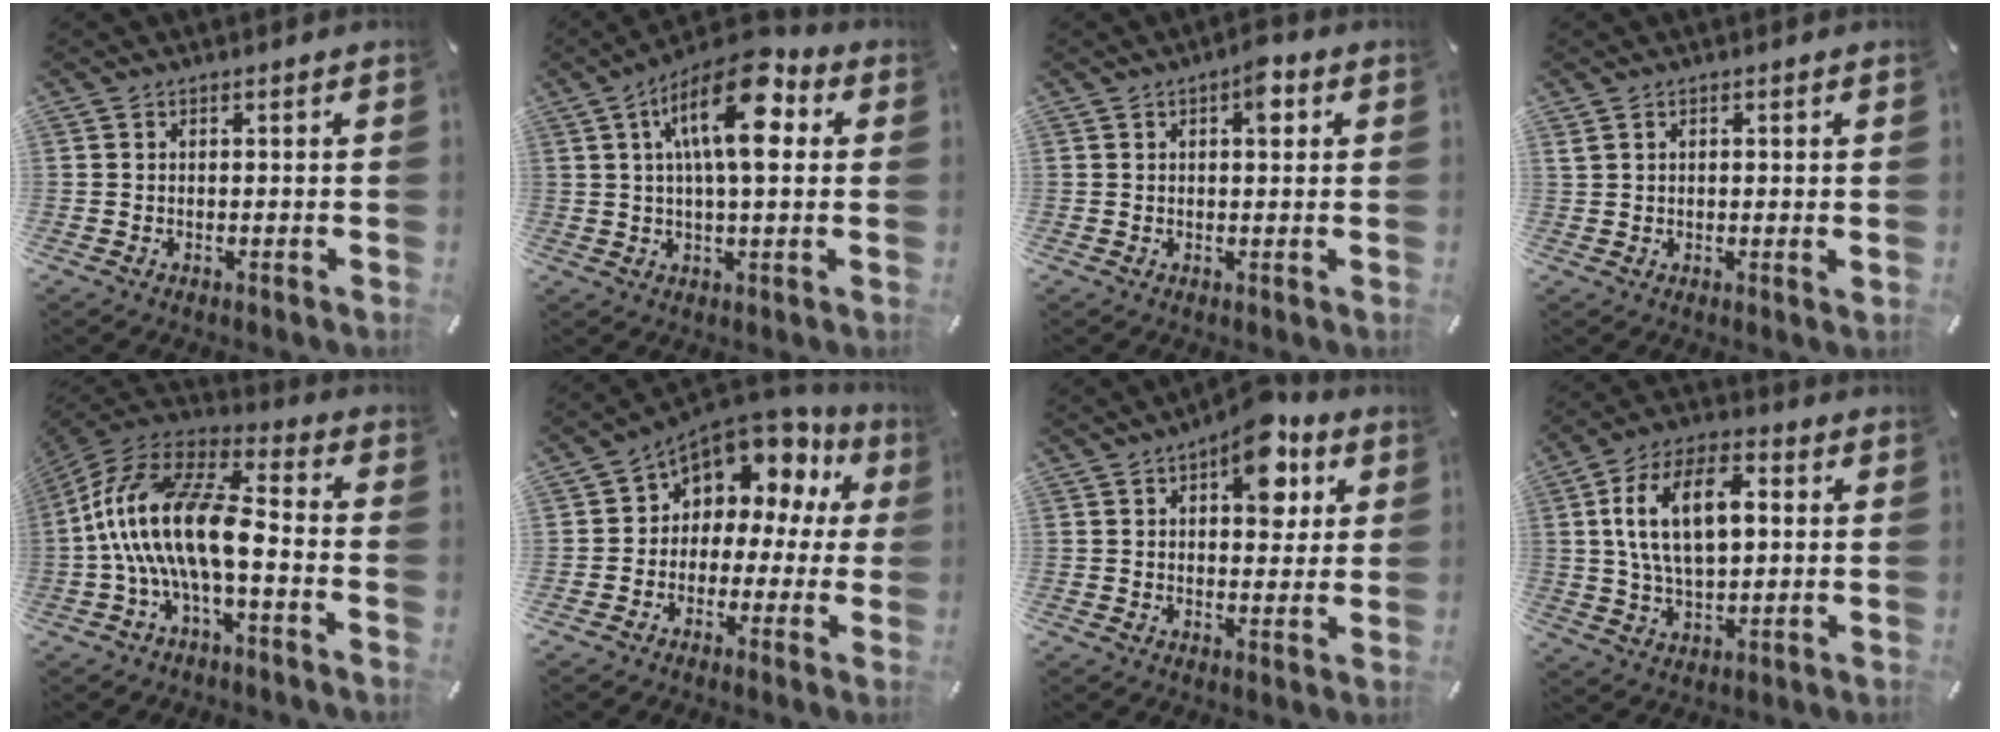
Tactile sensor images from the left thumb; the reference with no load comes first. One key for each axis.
{"total": 15.7, "fx": 5.4, "fy": 6.2, "fz": 13.3, "tx": -0.218, "ty": -0.015, "tz": 0.088}
{"total": 4.8, "fx": 1.6, "fy": 2.3, "fz": 3.9, "tx": -0.042, "ty": -0.006, "tz": 0.017}
{"total": 1.8, "fx": 0.5, "fy": 0.9, "fz": 1.5, "tx": -0.030, "ty": 0.002, "tz": 0.007}
{"total": 18.6, "fx": -4.0, "fy": 7.4, "fz": 16.6, "tx": -0.339, "ty": 0.010, "tz": -0.071}
{"total": 9.2, "fx": 5.5, "fy": 6.4, "fz": 3.6, "tx": -0.062, "ty": -0.054, "tz": 0.098}
{"total": 11.9, "fx": 5.5, "fy": 6.2, "fz": 8.6, "tx": -0.107, "ty": -0.019, "tz": 0.091}
{"total": 15.6, "fx": 3.3, "fy": 9.0, "fz": 12.3, "tx": -0.250, "ty": 0.012, "tz": 0.052}